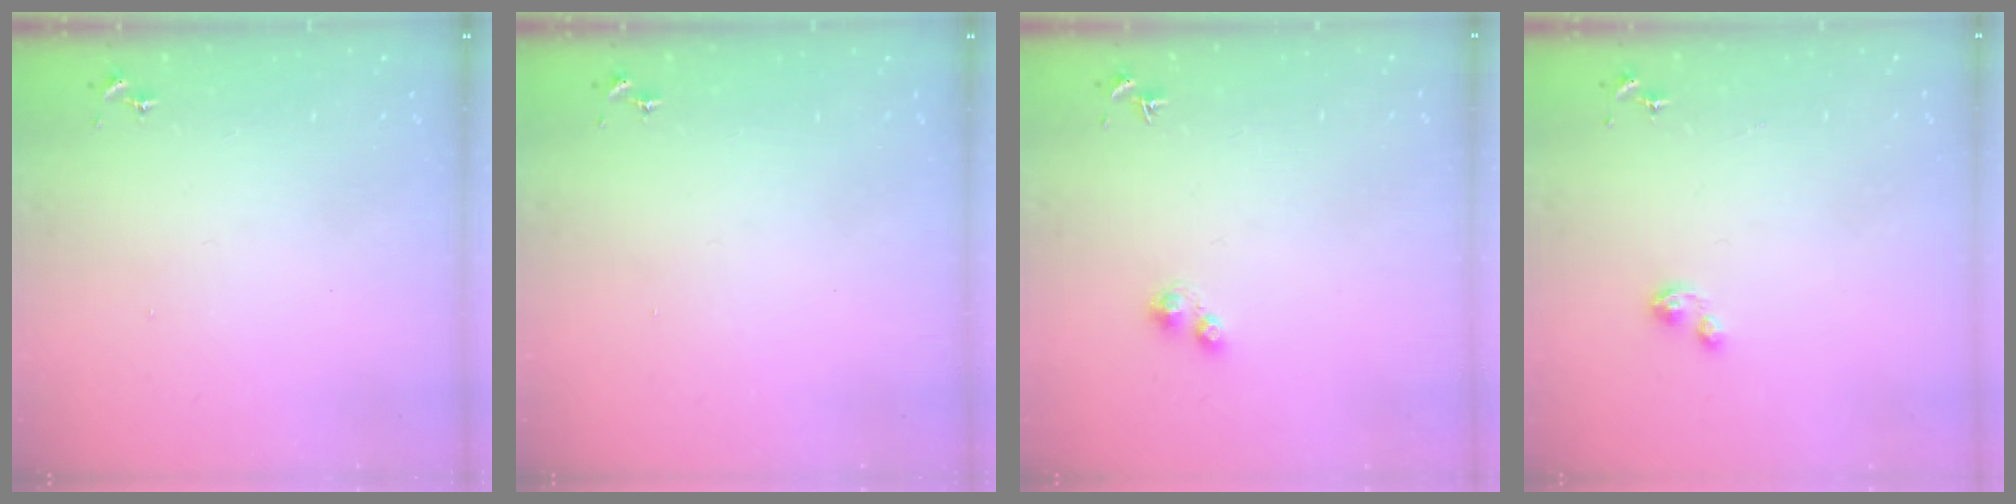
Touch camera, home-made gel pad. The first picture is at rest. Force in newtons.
{"total": 0.0}
{"total": 2.4, "press": 2.3, "slide": 0.3}
{"total": 2.9, "press": 2.9, "slide": 0.3}